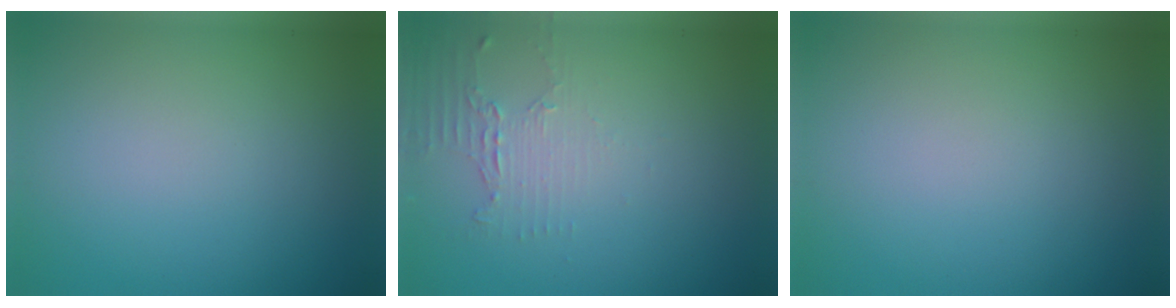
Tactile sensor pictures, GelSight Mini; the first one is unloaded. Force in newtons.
{"total": 2.0, "press": 1.4, "slide": 1.4}
{"total": 0.0}